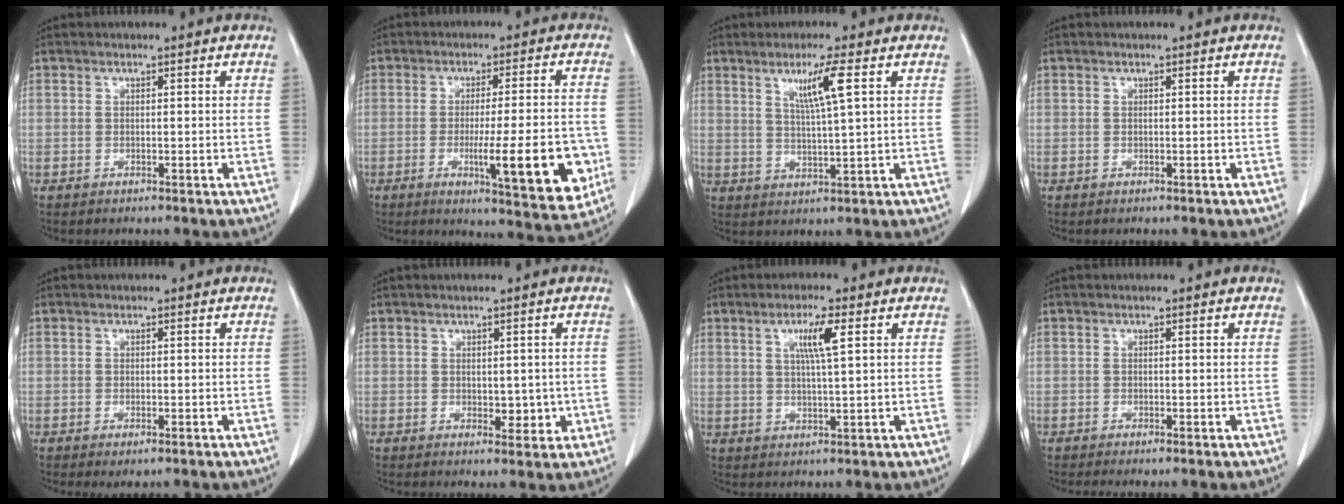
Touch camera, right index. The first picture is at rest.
{"total": 14.0, "force": [-3.8, 2.0, 13.3], "torque": [-0.176, -0.015, -0.047]}
{"total": 6.1, "force": [2.6, -0.7, 5.5], "torque": [-0.100, -0.006, 0.048]}
{"total": 0.0}
{"total": 1.4, "force": [-0.7, 0.5, 1.1], "torque": [-0.018, -0.003, -0.006]}
{"total": 3.1, "force": [-0.2, 1.9, 2.4], "torque": [-0.024, -0.004, 0.005]}
{"total": 5.0, "force": [1.9, 0.0, 4.7], "torque": [-0.084, -0.001, 0.032]}
{"total": 1.1, "force": [-0.9, 0.0, 0.7], "torque": [-0.012, -0.003, -0.013]}